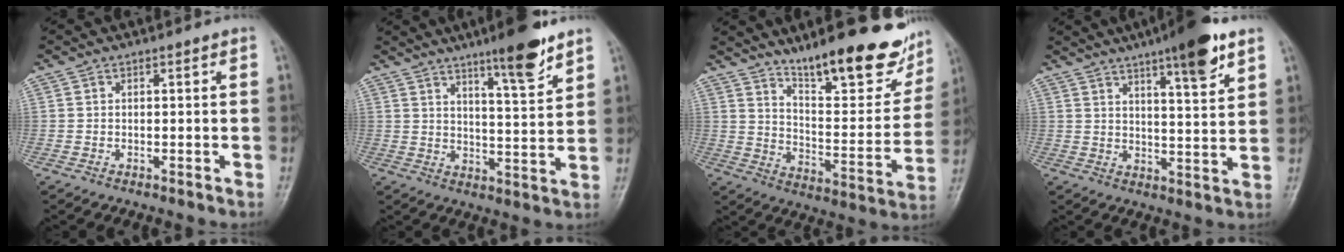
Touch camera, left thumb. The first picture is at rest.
{"total": 10.3, "force": [7.1, 1.5, 7.3], "torque": [-0.099, -0.047, 0.110]}
{"total": 21.2, "force": [15.1, 5.9, 13.6], "torque": [-0.147, -0.093, 0.232]}
{"total": 11.8, "force": [7.4, 2.1, 9.0], "torque": [-0.119, -0.037, 0.107]}